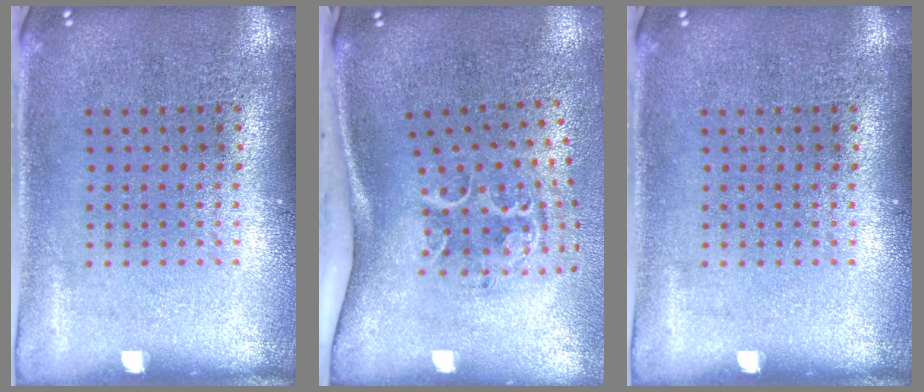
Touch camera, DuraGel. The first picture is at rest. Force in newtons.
{"total": 2.1, "press": 1.4, "slide": 1.6}
{"total": 0.0}